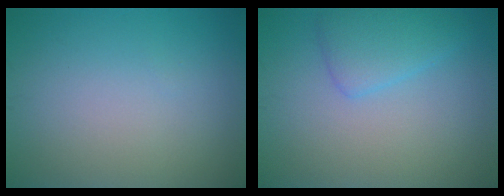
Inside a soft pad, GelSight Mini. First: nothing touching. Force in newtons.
{"total": 2.8, "press": 2.8, "slide": 0.2}